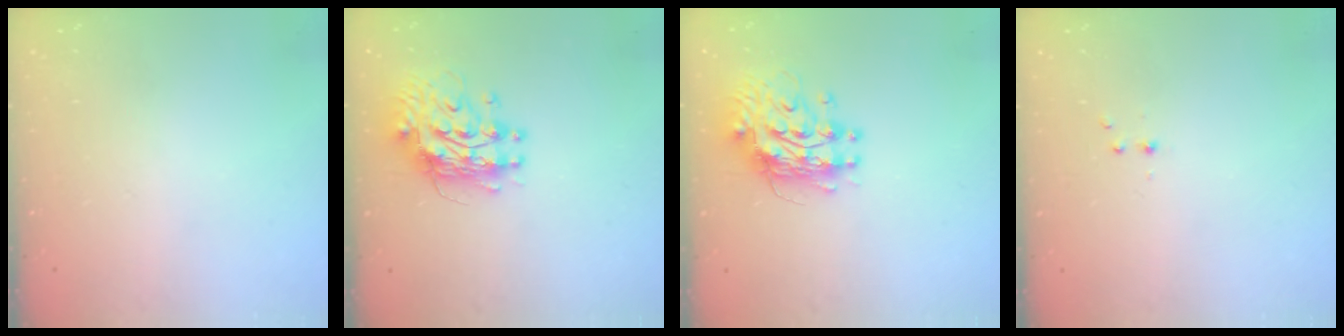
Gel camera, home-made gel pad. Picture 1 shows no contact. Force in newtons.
{"total": 11.0, "press": 10.9, "slide": 1.0}
{"total": 11.0, "press": 10.9, "slide": 1.0}
{"total": 2.2, "press": 1.9, "slide": 1.0}